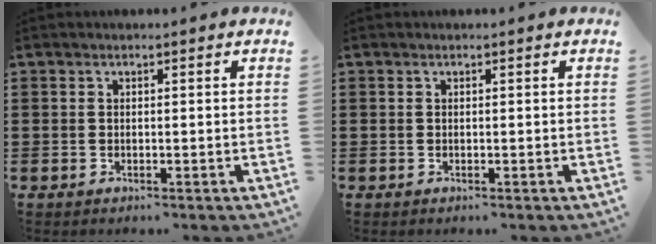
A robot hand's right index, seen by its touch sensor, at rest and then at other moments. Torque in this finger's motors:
{"motor_torque": [0.00, 0.00, 0.00, 0.00]}